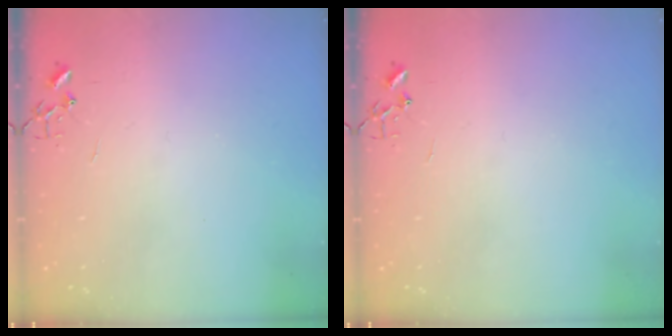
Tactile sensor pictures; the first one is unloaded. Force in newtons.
{"total": 0.0}